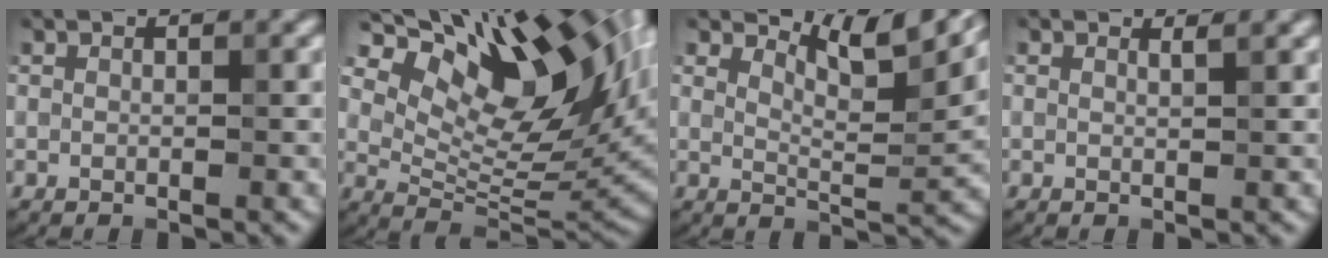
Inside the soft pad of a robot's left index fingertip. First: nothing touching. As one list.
[{"total": 14.3, "force": [7.2, 6.6, 10.5], "torque": [-0.166, 0.017, 0.134]}, {"total": 5.7, "force": [4.4, 1.5, 3.4], "torque": [-0.055, 0.000, 0.070]}, {"total": 0.9, "force": [0.9, 0.1, 0.4], "torque": [-0.001, -0.002, 0.009]}]